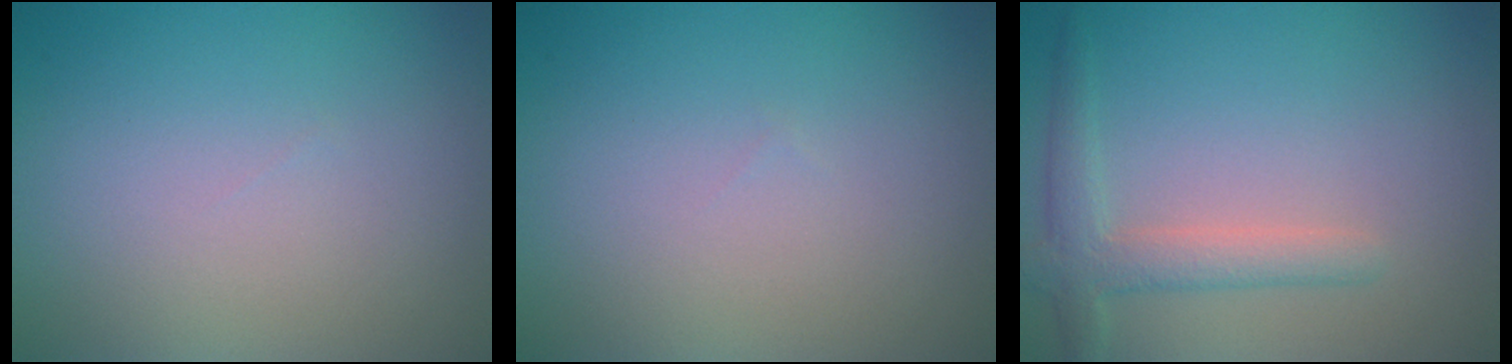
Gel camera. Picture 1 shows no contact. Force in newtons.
{"total": 0.0}
{"total": 3.0, "press": 3.0, "slide": 0.2}